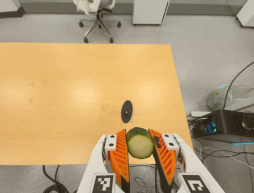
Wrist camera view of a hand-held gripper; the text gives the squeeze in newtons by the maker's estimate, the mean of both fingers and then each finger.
{"total": 11.7, "left": 11.8, "right": 11.6}